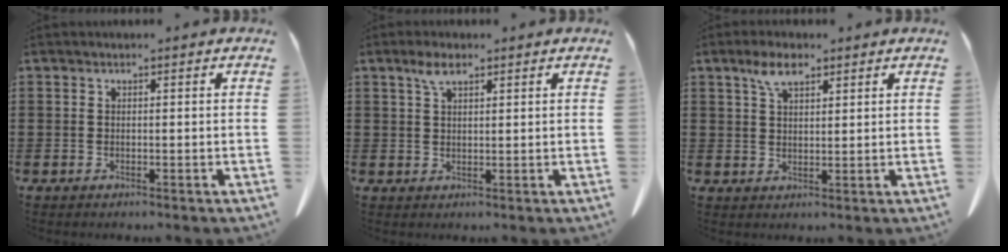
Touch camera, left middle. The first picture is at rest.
{"total": 3.2, "force": [2.0, 1.2, 2.2], "torque": [-0.049, 0.004, 0.036]}
{"total": 4.6, "force": [2.9, 2.0, 3.0], "torque": [-0.066, 0.005, 0.053]}